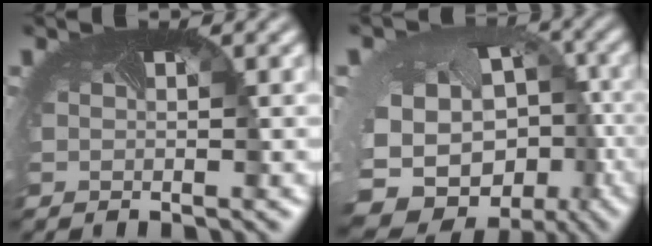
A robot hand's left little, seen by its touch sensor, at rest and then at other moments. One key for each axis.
{"total": 18.9, "fx": -7.7, "fy": 14.1, "fz": 10.1, "tx": -0.185, "ty": -0.092, "tz": -0.091}